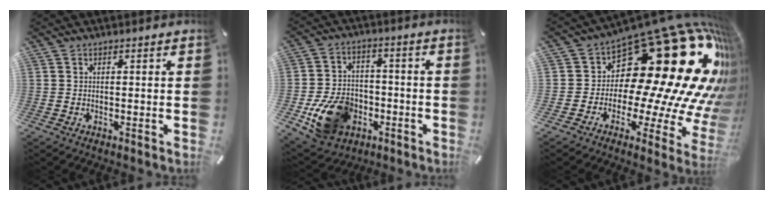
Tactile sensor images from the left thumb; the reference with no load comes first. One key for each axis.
{"total": 14.6, "fx": -5.0, "fy": 11.2, "fz": 7.8, "tx": -0.151, "ty": 0.031, "tz": -0.081}
{"total": 32.0, "fx": 13.6, "fy": 16.5, "fz": 23.8, "tx": -0.304, "ty": -0.173, "tz": 0.266}